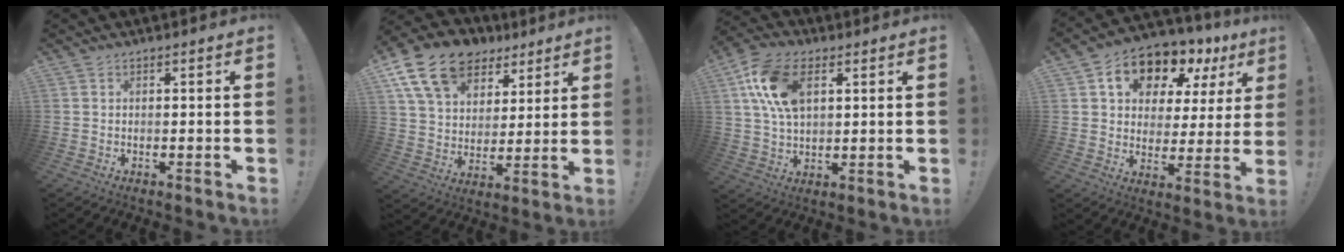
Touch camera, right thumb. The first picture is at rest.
{"total": 17.9, "force": [10.3, 11.6, 9.0], "torque": [-0.156, -0.051, 0.194]}
{"total": 15.3, "force": [5.5, 9.2, 10.9], "torque": [-0.216, -0.003, 0.100]}
{"total": 14.0, "force": [9.4, 7.7, 6.8], "torque": [-0.108, -0.068, 0.165]}